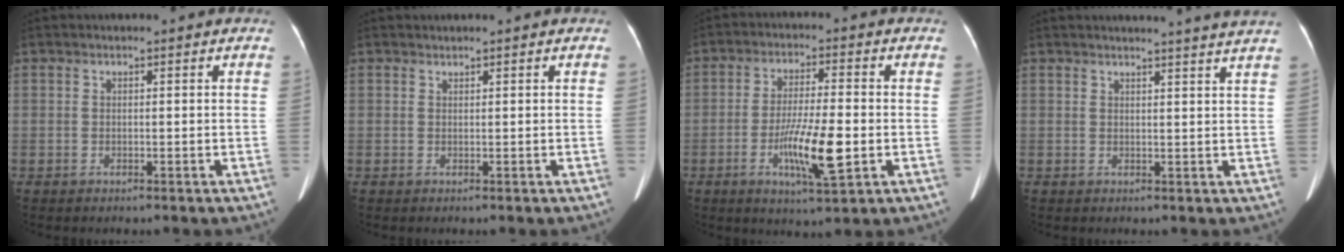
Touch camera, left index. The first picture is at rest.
{"total": 0.0}
{"total": 9.7, "force": [-2.9, 1.1, 9.2], "torque": [-0.166, -0.014, -0.053]}
{"total": 8.0, "force": [7.5, -1.3, 2.6], "torque": [-0.027, -0.016, 0.069]}